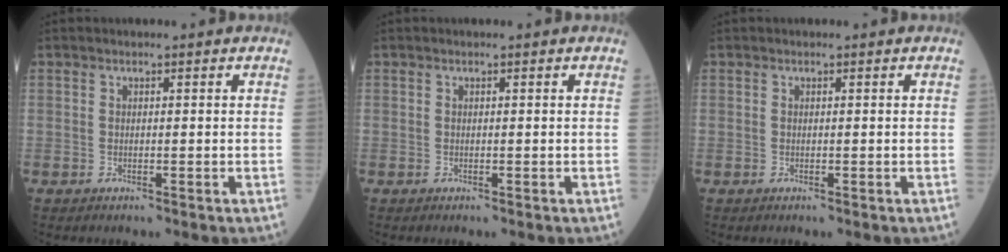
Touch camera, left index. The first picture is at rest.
{"total": 0.0}
{"total": 0.0}